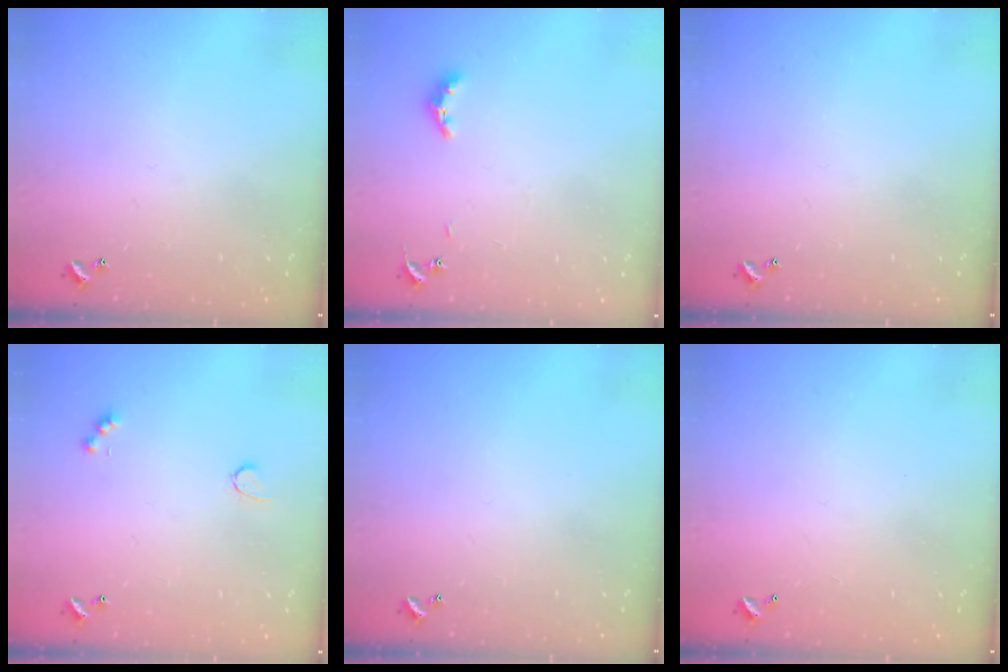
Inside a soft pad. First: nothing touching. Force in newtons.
{"total": 5.4, "press": 5.4, "slide": 0.6}
{"total": 0.0}
{"total": 2.6, "press": 2.5, "slide": 0.5}
{"total": 0.0}
{"total": 2.8, "press": 2.8, "slide": 0.1}